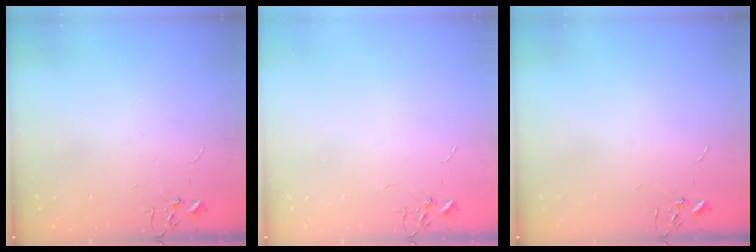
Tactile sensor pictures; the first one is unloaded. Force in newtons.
{"total": 0.0}
{"total": 0.0}